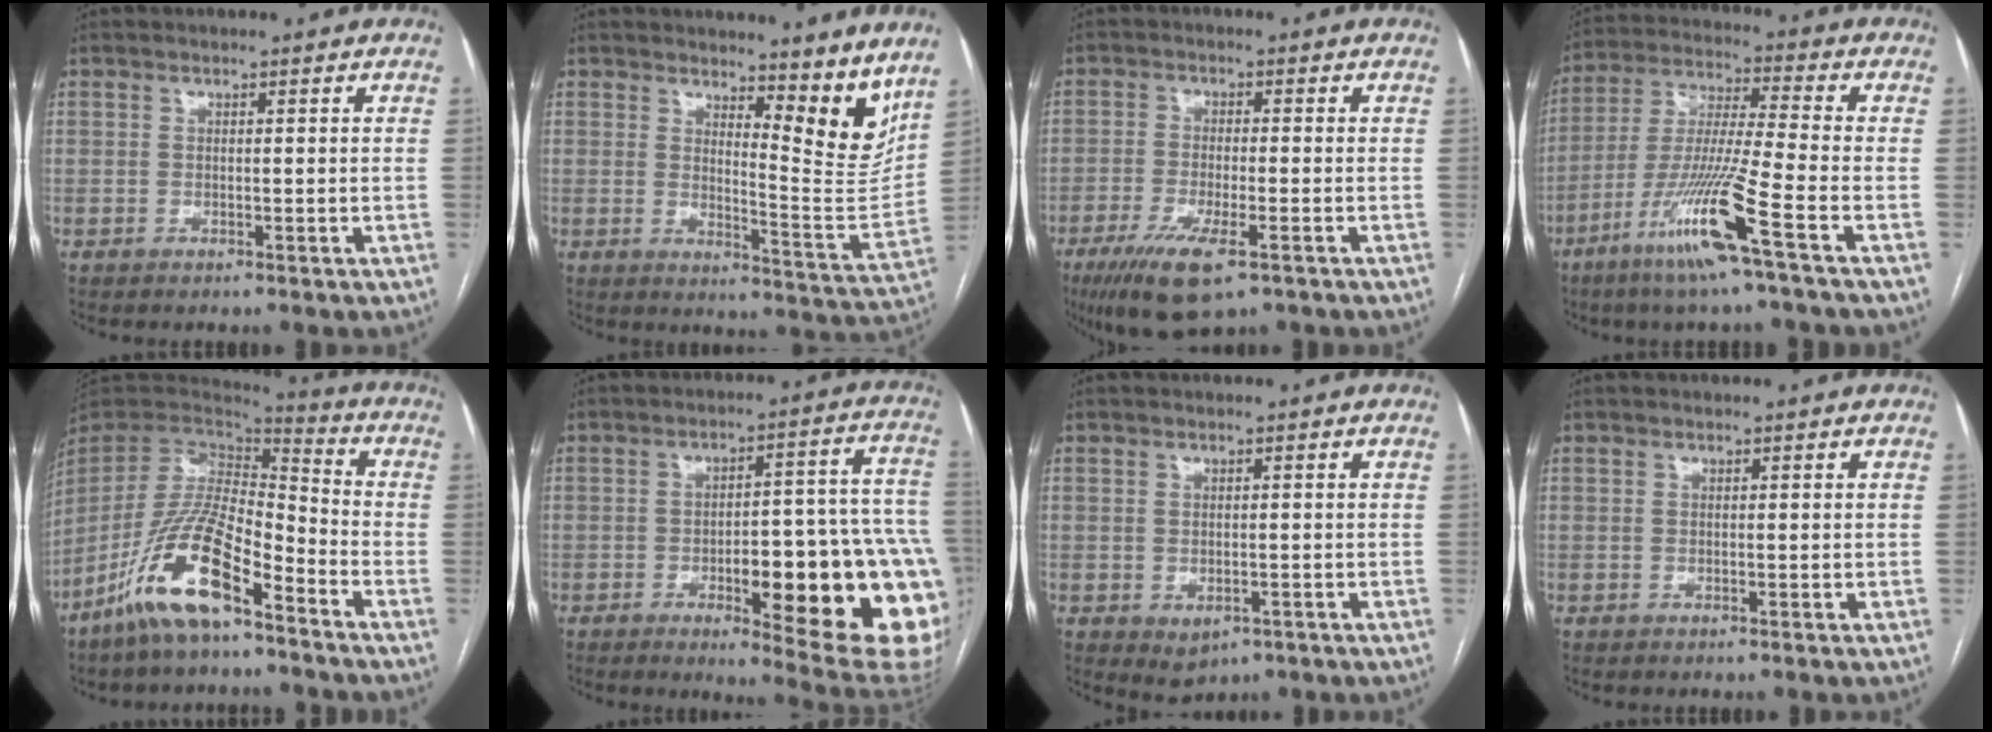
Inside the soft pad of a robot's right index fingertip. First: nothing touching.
{"total": 10.0, "force": [8.1, 1.9, 5.4], "torque": [-0.064, -0.038, 0.105]}
{"total": 9.6, "force": [-5.6, 2.2, 7.5], "torque": [-0.138, -0.023, -0.091]}
{"total": 13.9, "force": [-7.3, -1.4, 11.8], "torque": [-0.240, -0.029, -0.141]}
{"total": 15.2, "force": [-9.4, 4.0, 11.3], "torque": [-0.228, -0.001, -0.175]}
{"total": 24.8, "force": [-6.5, 5.0, 23.4], "torque": [-0.215, 0.015, -0.067]}
{"total": 2.9, "force": [-1.1, 2.1, 1.7], "torque": [-0.022, -0.003, -0.001]}
{"total": 0.0}